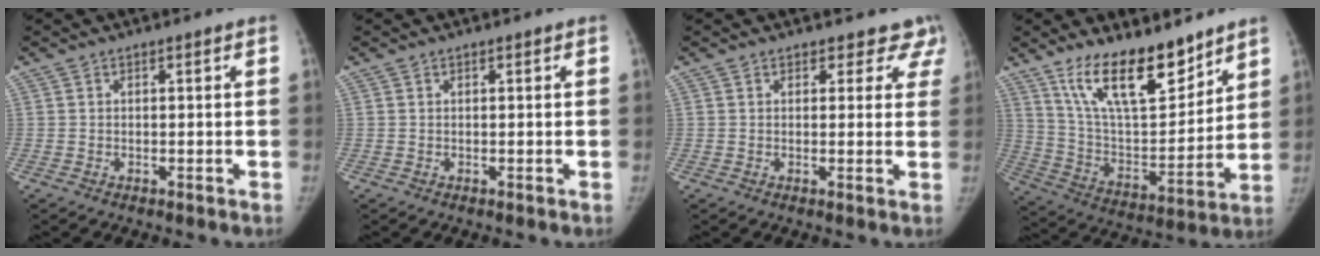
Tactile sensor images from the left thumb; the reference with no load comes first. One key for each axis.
{"total": 0.0}
{"total": 5.3, "fx": 4.5, "fy": 2.8, "fz": 0.0, "tx": 0.052, "ty": -0.015, "tz": 0.027}
{"total": 18.6, "fx": 13.2, "fy": 7.0, "fz": 11.0, "tx": -0.144, "ty": -0.084, "tz": 0.242}